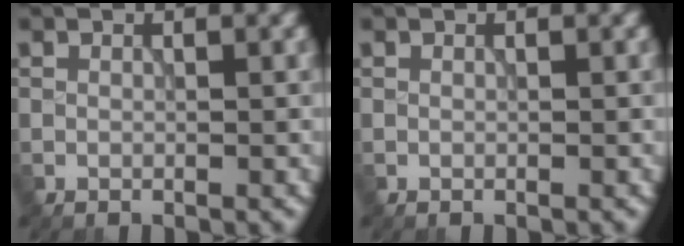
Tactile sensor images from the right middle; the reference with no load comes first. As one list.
[{"total": 0.0}]